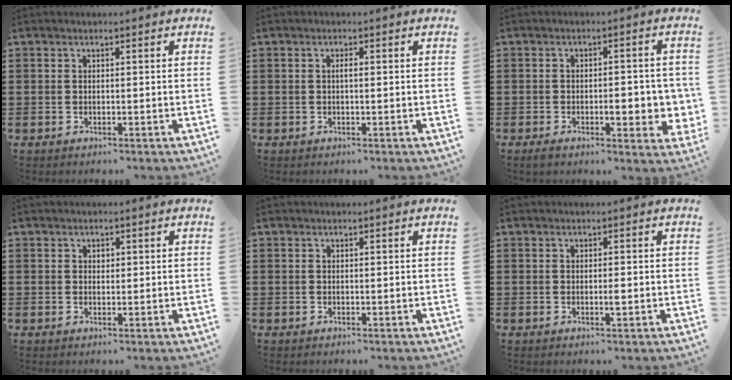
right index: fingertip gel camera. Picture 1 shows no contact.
{"total": 0.9, "force": [0.0, 0.1, 0.9], "torque": [-0.017, -0.002, 0.000]}
{"total": 5.7, "force": [-1.1, 2.2, 5.1], "torque": [-0.061, -0.004, -0.024]}
{"total": 0.9, "force": [0.3, 0.7, 0.4], "torque": [-0.009, 0.004, 0.006]}
{"total": 0.0}
{"total": 1.3, "force": [-0.3, 0.2, 1.2], "torque": [-0.022, -0.002, -0.004]}